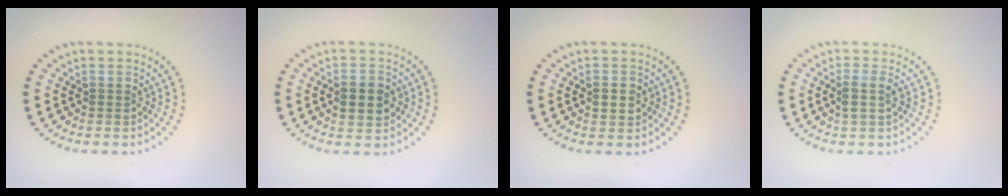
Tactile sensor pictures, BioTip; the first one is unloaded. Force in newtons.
{"total": 3.7, "press": 3.7, "slide": 0.2}
{"total": 1.4, "press": 1.4, "slide": 0.2}
{"total": 1.6, "press": 1.3, "slide": 0.8}